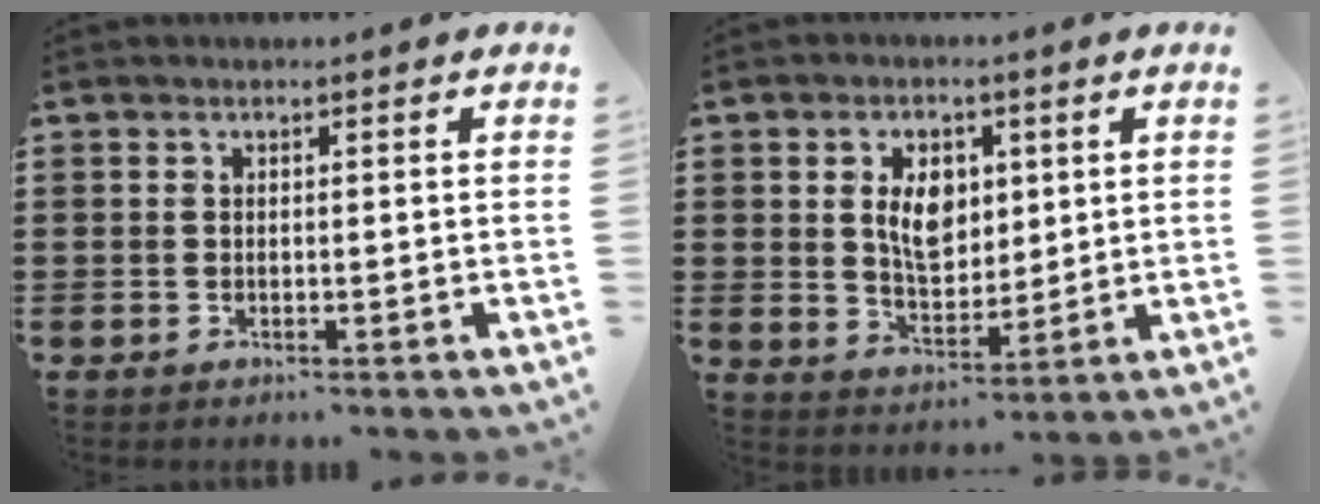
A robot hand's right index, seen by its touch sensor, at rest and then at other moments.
{"total": 6.7, "force": [1.6, 4.4, 4.8], "torque": [-0.093, 0.008, 0.022]}